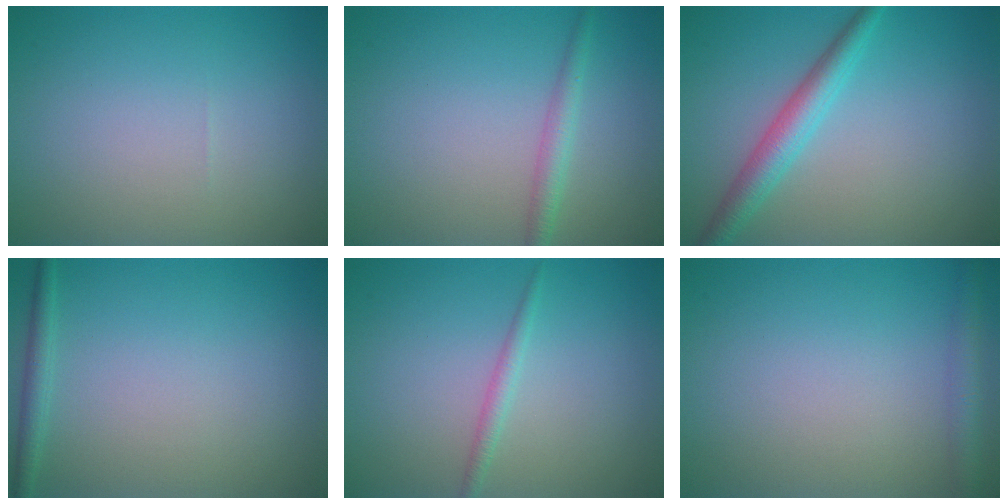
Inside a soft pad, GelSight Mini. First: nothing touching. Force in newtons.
{"total": 1.9, "press": 1.9, "slide": 0.0}
{"total": 3.4, "press": 3.4, "slide": 0.0}
{"total": 1.4, "press": 1.4, "slide": 0.1}
{"total": 1.2, "press": 1.2, "slide": 0.1}
{"total": 2.1, "press": 2.1, "slide": 0.1}